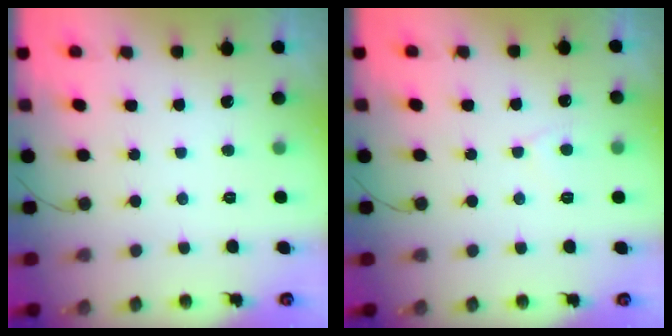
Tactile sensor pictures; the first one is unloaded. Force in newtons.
{"total": 3.7, "press": 3.7, "slide": 0.4}